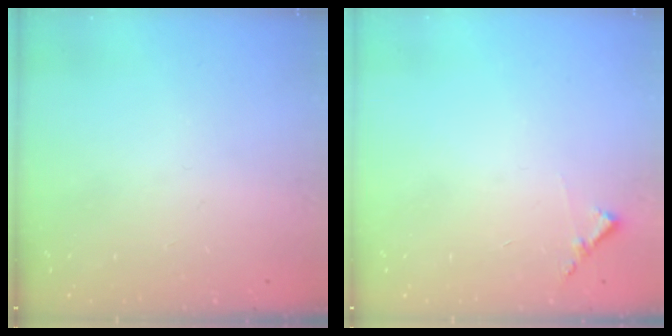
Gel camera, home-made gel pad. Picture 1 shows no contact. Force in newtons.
{"total": 5.8, "press": 5.8, "slide": 0.4}